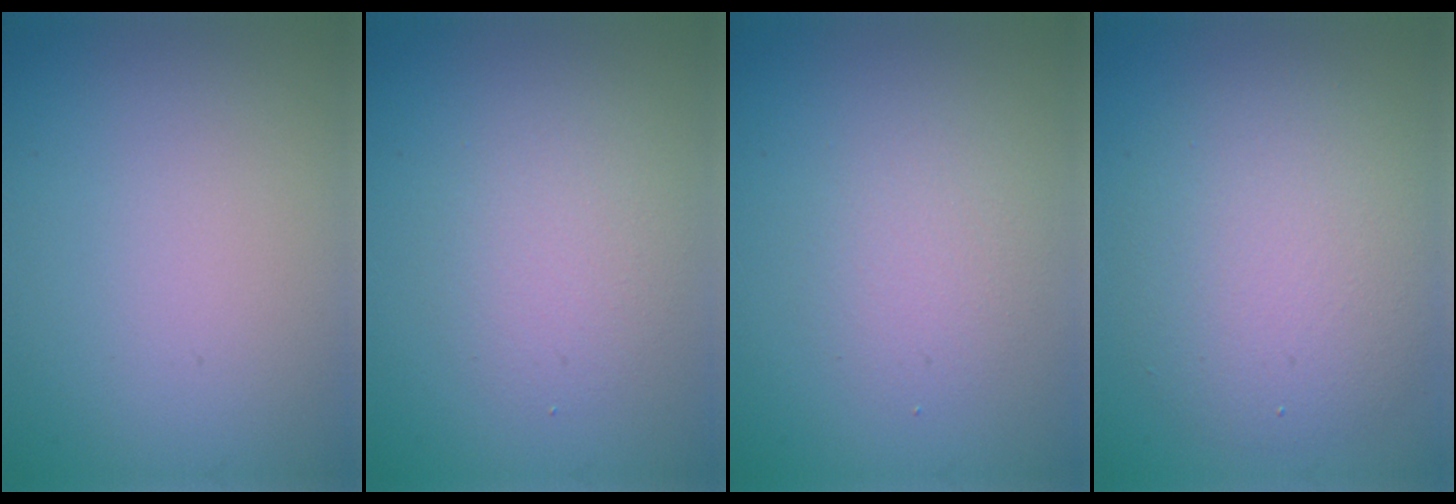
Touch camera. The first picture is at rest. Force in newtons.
{"total": 2.6, "press": 2.6, "slide": 0.1}
{"total": 2.2, "press": 2.2, "slide": 0.2}
{"total": 5.9, "press": 5.9, "slide": 0.4}